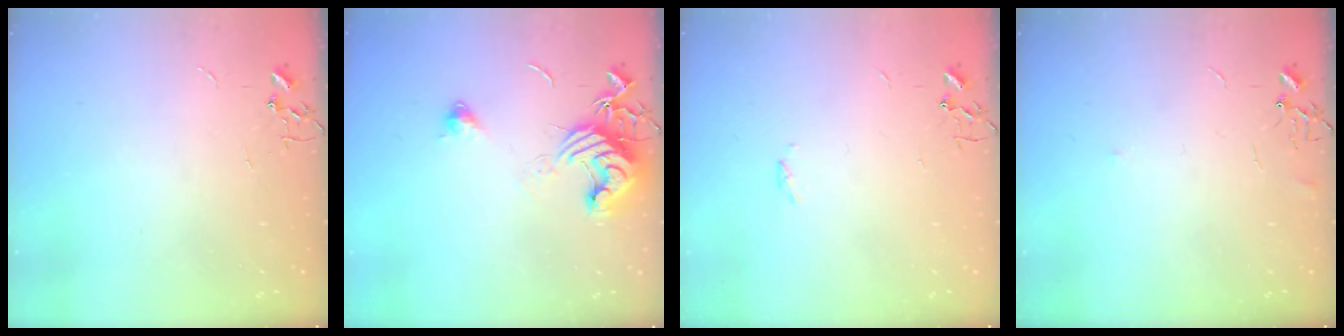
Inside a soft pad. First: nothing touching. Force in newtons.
{"total": 12.1, "press": 12.0, "slide": 1.6}
{"total": 1.7, "press": 1.6, "slide": 0.4}
{"total": 4.3, "press": 4.2, "slide": 0.4}